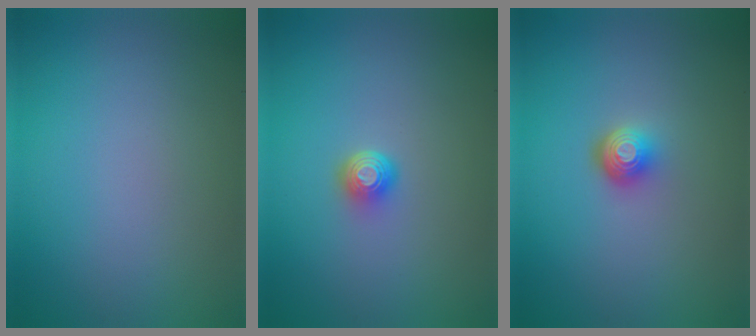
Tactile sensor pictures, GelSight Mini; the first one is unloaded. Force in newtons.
{"total": 1.8, "press": 1.3, "slide": 1.3}
{"total": 2.2, "press": 1.5, "slide": 1.6}